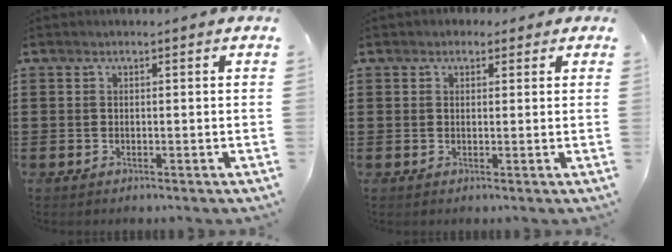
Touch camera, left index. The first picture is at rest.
{"total": 1.6, "force": [1.0, 1.2, 0.4], "torque": [-0.004, 0.005, 0.015]}